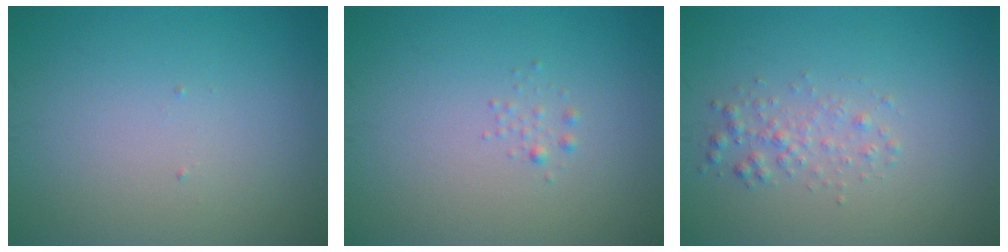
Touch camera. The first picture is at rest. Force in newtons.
{"total": 0.7, "press": 0.7, "slide": 0.0}
{"total": 1.7, "press": 1.7, "slide": 0.0}